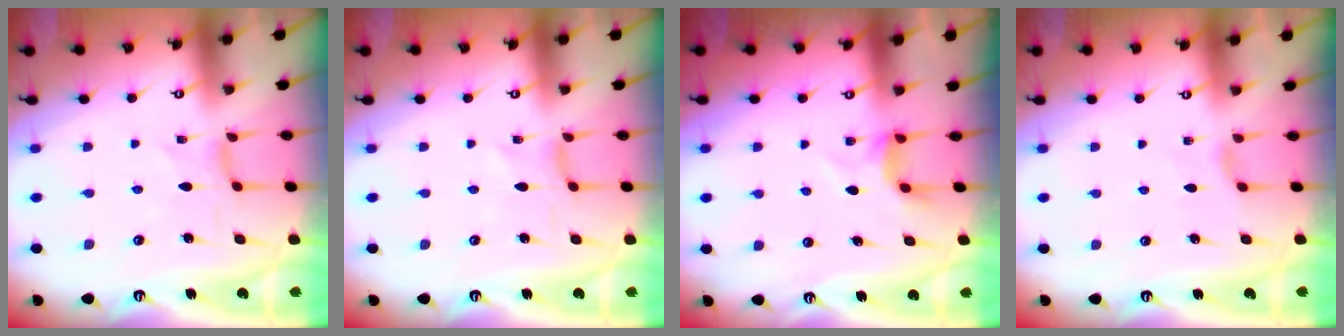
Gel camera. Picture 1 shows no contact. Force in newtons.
{"total": 0.6, "press": 0.5, "slide": 0.3}
{"total": 4.0, "press": 4.0, "slide": 0.4}
{"total": 1.9, "press": 1.8, "slide": 0.5}